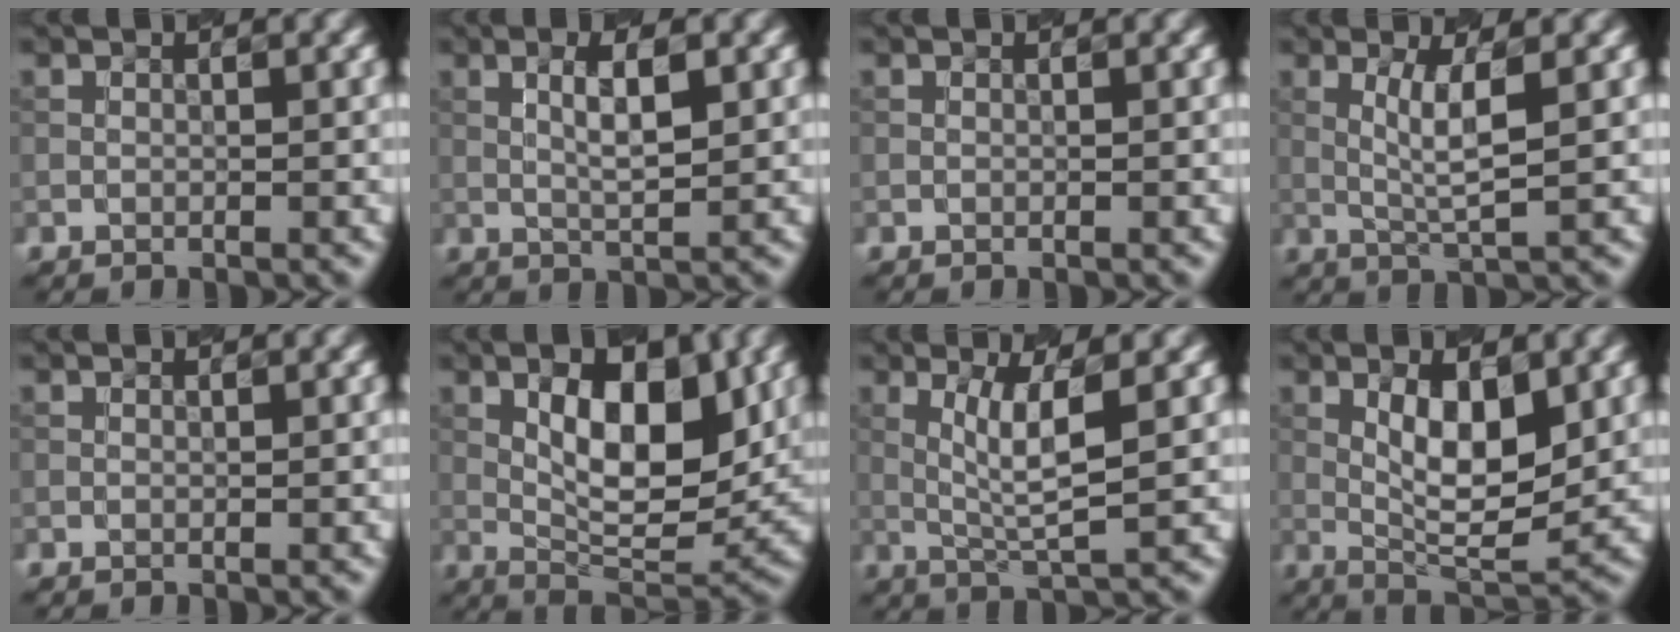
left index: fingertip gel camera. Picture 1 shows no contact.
{"total": 3.3, "force": [0.8, 0.7, 3.1], "torque": [-0.056, 0.002, 0.015]}
{"total": 0.0}
{"total": 3.4, "force": [0.7, 0.3, 3.3], "torque": [-0.070, -0.002, 0.021]}
{"total": 0.0}
{"total": 8.7, "force": [2.1, 3.7, 7.6], "torque": [-0.111, -0.002, 0.033]}
{"total": 4.4, "force": [0.9, 0.6, 4.2], "torque": [-0.090, -0.003, 0.025]}
{"total": 6.6, "force": [1.2, 2.3, 6.1], "torque": [-0.099, -0.005, 0.023]}